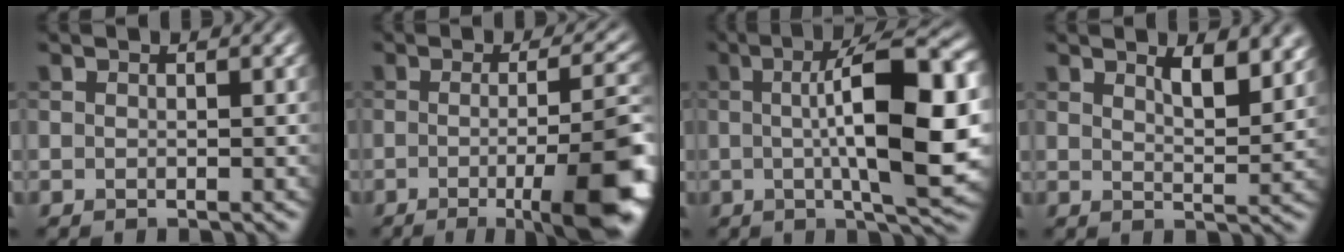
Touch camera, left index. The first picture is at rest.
{"total": 11.5, "force": [-3.2, 2.7, 10.7], "torque": [-0.123, -0.010, -0.040]}
{"total": 12.4, "force": [0.5, 3.3, 11.9], "torque": [-0.163, 0.006, 0.006]}
{"total": 4.0, "force": [2.4, 1.3, 2.8], "torque": [-0.045, -0.008, 0.042]}